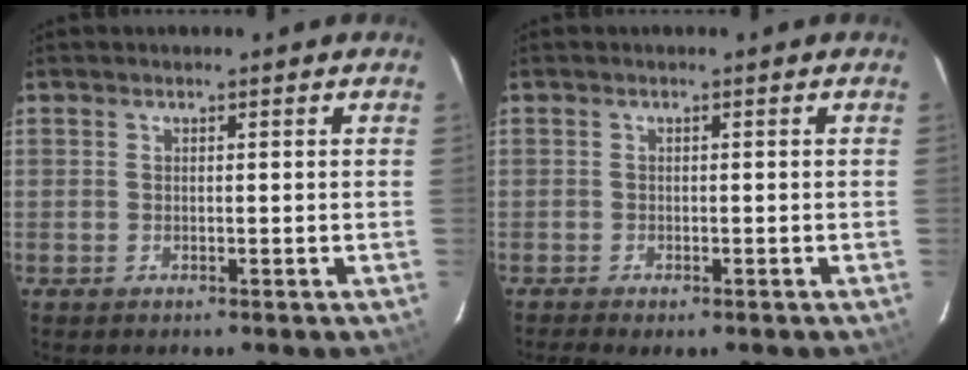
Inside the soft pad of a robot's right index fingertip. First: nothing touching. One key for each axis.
{"total": 1.3, "fx": -1.0, "fy": 0.4, "fz": 0.7, "tx": -0.016, "ty": -0.005, "tz": -0.016}